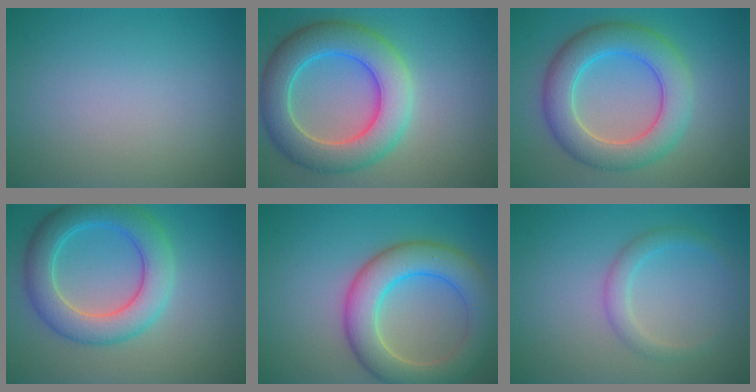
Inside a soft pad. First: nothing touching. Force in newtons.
{"total": 8.3, "press": 8.3, "slide": 0.5}
{"total": 7.0, "press": 7.0, "slide": 0.4}
{"total": 6.4, "press": 6.3, "slide": 0.4}
{"total": 7.4, "press": 7.3, "slide": 0.4}
{"total": 2.0, "press": 2.0, "slide": 0.1}